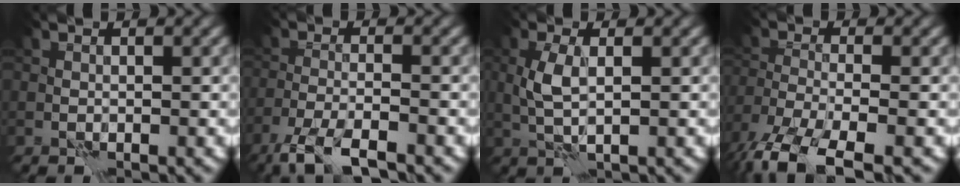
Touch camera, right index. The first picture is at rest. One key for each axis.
{"total": 4.8, "fx": -3.7, "fy": 0.7, "fz": 2.9, "tx": -0.056, "ty": -0.008, "tz": -0.074}
{"total": 2.6, "fx": 0.6, "fy": 0.7, "fz": 2.4, "tx": -0.059, "ty": 0.000, "tz": 0.013}
{"total": 8.6, "fx": -6.2, "fy": 2.6, "fz": 5.4, "tx": -0.118, "ty": -0.022, "tz": -0.119}